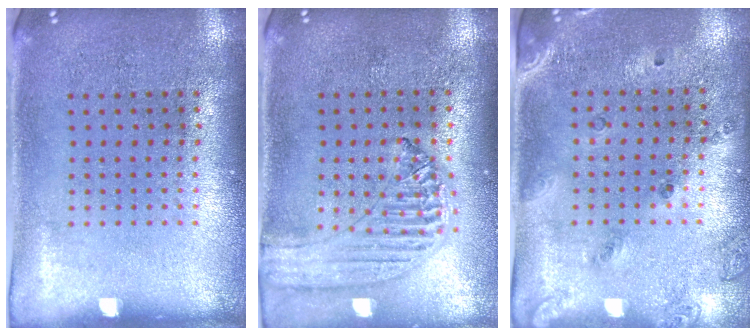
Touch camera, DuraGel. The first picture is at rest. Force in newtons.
{"total": 1.2, "press": 1.2, "slide": 0.2}
{"total": 1.5, "press": 1.2, "slide": 0.9}